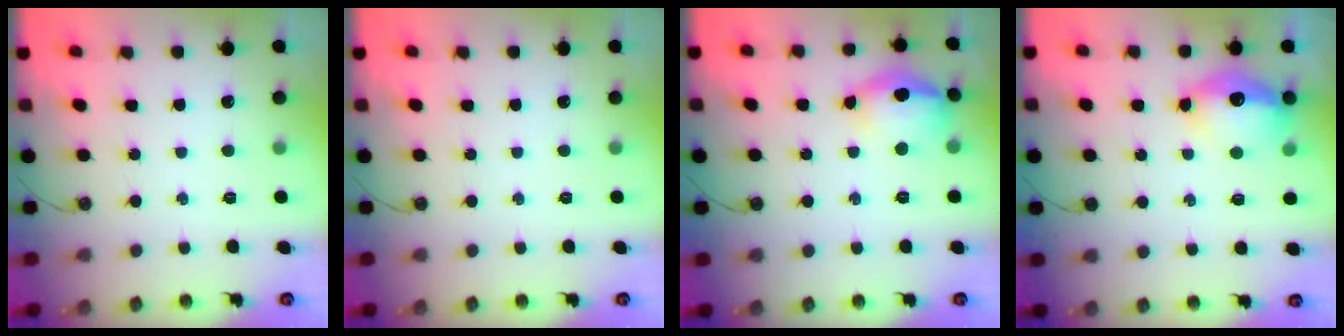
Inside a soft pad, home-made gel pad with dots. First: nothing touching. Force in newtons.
{"total": 0.0}
{"total": 20.0, "press": 15.4, "slide": 12.7}
{"total": 12.7, "press": 12.7, "slide": 1.0}